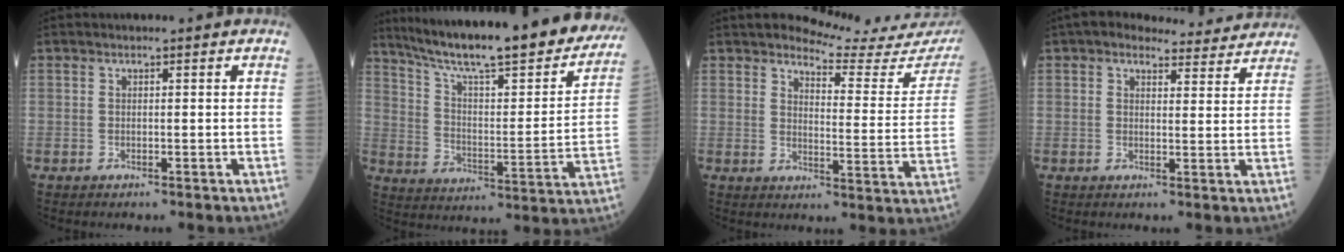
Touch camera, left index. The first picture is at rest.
{"total": 29.9, "force": [25.1, 3.9, 15.7], "torque": [-0.246, -0.048, 0.341]}
{"total": 15.6, "force": [15.2, 0.6, 3.0], "torque": [-0.036, -0.106, 0.165]}
{"total": 9.5, "force": [8.8, 2.7, 2.3], "torque": [-0.018, 0.016, 0.097]}